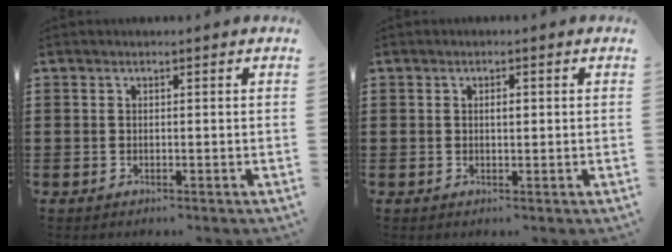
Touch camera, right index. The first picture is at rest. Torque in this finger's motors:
{"motor_torque": [0.37, -0.21, 0.03, 0.03]}